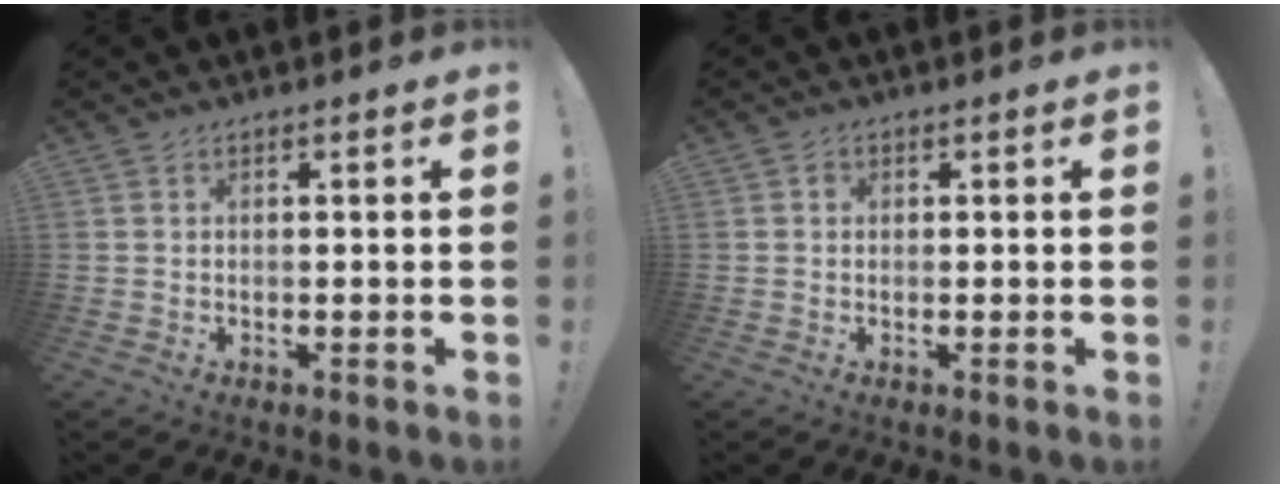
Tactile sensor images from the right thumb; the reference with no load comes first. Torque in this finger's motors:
{"motor_torque": [0.01, 0.19, 0.11, -0.01, 0.03]}